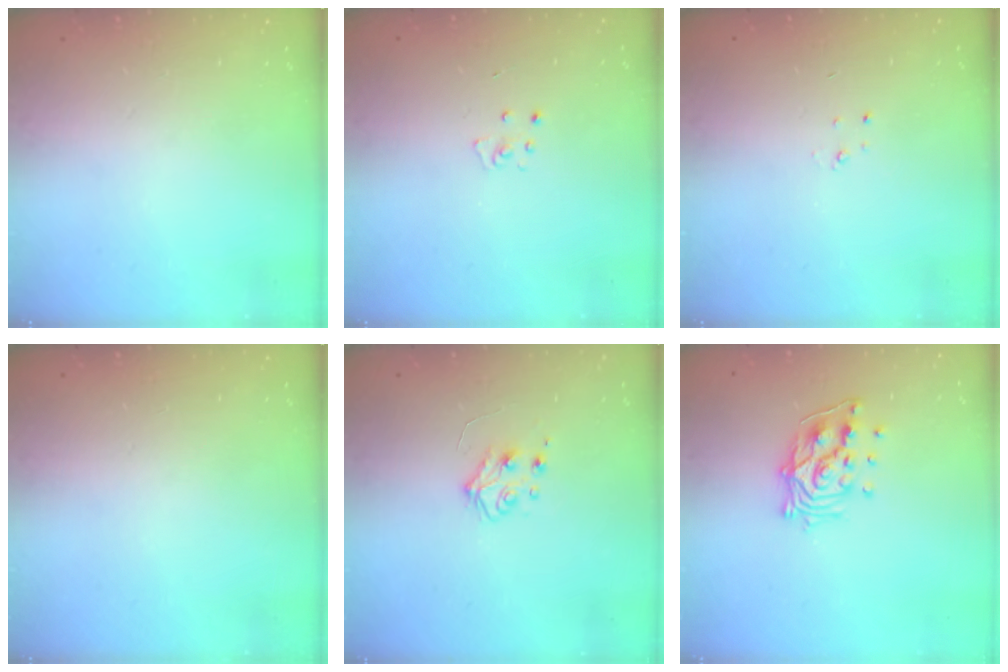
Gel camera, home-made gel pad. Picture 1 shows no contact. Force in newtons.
{"total": 2.7, "press": 2.7, "slide": 0.3}
{"total": 2.3, "press": 2.3, "slide": 0.3}
{"total": 0.0}
{"total": 5.5, "press": 5.5, "slide": 0.6}
{"total": 11.7, "press": 11.6, "slide": 1.3}